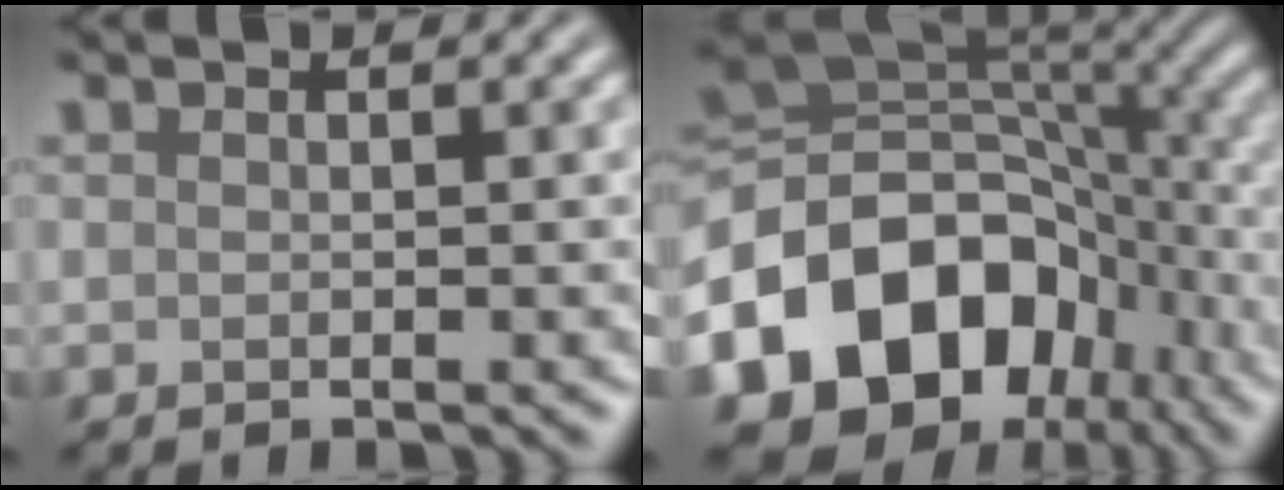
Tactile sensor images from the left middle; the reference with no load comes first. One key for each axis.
{"total": 15.2, "fx": -5.9, "fy": 11.4, "fz": 8.1, "tx": -0.154, "ty": -0.006, "tz": -0.111}